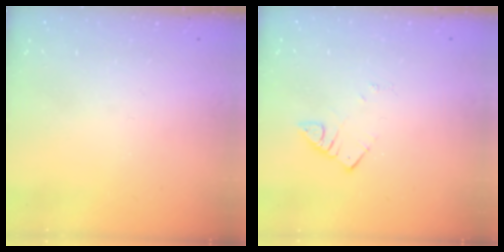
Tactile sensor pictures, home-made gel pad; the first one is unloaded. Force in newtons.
{"total": 2.6, "press": 2.6, "slide": 0.1}